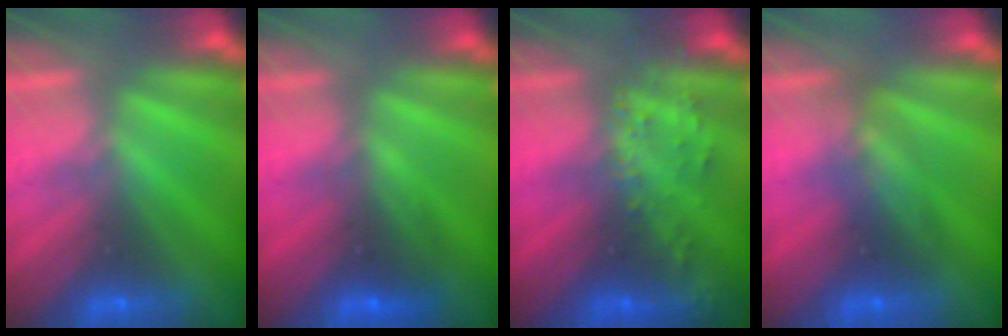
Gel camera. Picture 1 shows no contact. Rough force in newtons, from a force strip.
{"total": 2.7}
{"total": 2.7}
{"total": 2.9}